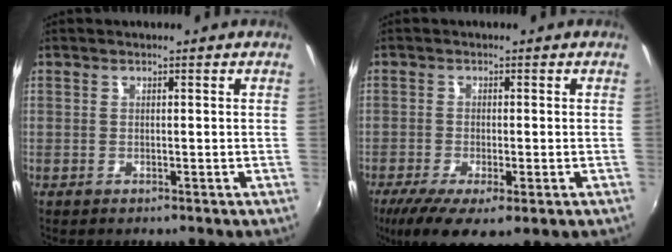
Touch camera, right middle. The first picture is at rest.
{"total": 10.3, "force": [-5.6, 3.0, 8.1], "torque": [-0.166, -0.044, -0.089]}